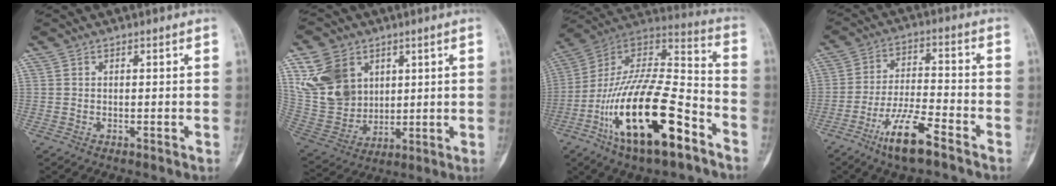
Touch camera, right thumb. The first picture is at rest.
{"total": 14.6, "force": [5.8, 11.2, 7.2], "torque": [-0.121, -0.017, 0.131]}
{"total": 25.7, "force": [-11.8, 9.4, 20.8], "torque": [-0.394, 0.064, -0.201]}
{"total": 10.7, "force": [-6.8, 2.5, 7.9], "torque": [-0.150, 0.035, -0.122]}